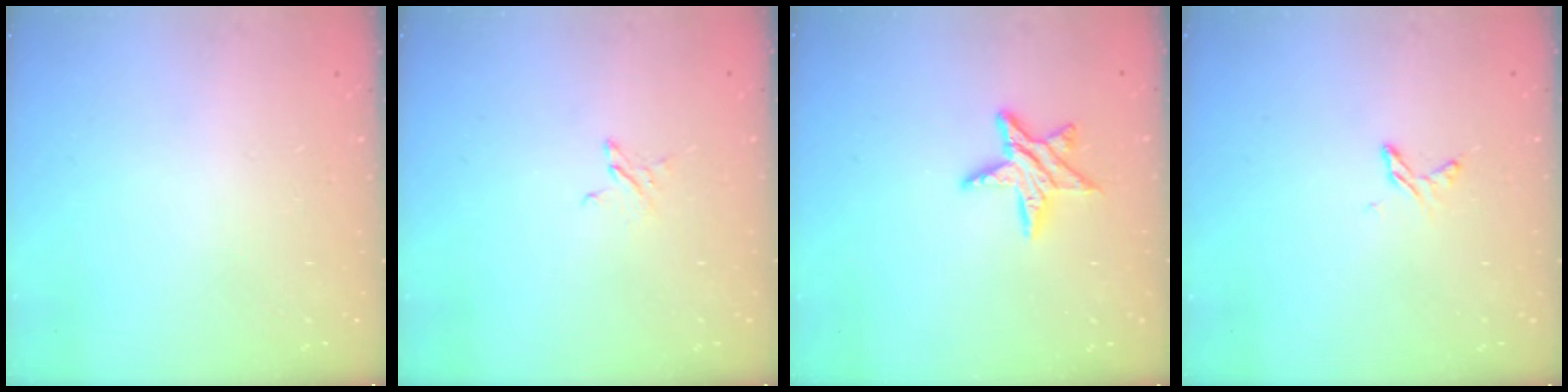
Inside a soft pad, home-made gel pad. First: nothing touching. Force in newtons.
{"total": 2.7, "press": 2.7, "slide": 0.3}
{"total": 9.7, "press": 9.7, "slide": 0.6}
{"total": 4.2, "press": 4.1, "slide": 0.4}